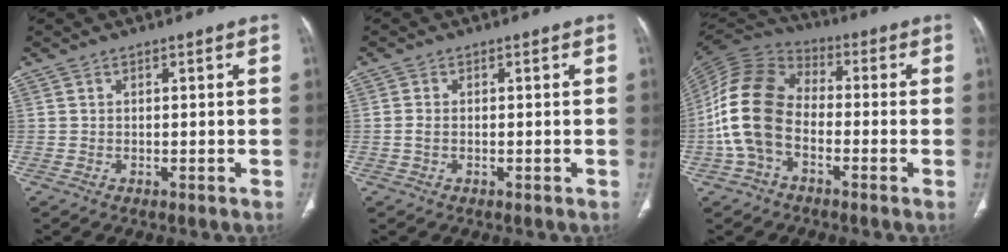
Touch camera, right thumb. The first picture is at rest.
{"total": 1.4, "force": [-0.2, 0.9, 1.1], "torque": [-0.021, 0.004, -0.004]}
{"total": 14.7, "force": [-3.2, 9.8, 10.6], "torque": [-0.210, 0.038, -0.071]}